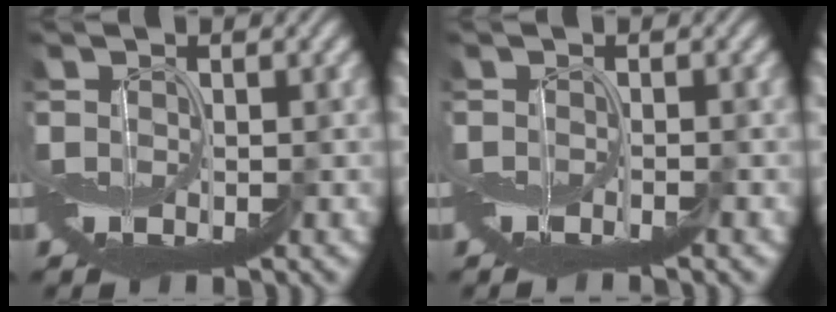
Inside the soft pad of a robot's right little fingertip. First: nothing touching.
{"total": 1.2, "force": [-0.9, -0.2, 0.7], "torque": [-0.011, -0.001, -0.017]}